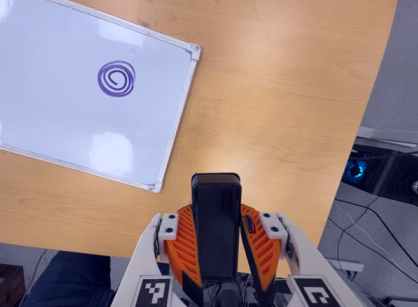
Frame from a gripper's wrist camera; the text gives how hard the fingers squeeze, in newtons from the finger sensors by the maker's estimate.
{"total": 10.1, "left": 8.1, "right": 12.1}